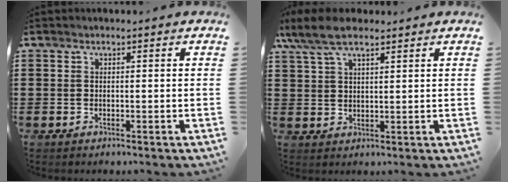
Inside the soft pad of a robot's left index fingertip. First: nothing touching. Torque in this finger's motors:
{"motor_torque": [1.29, -0.85, 0.60, 0.18]}